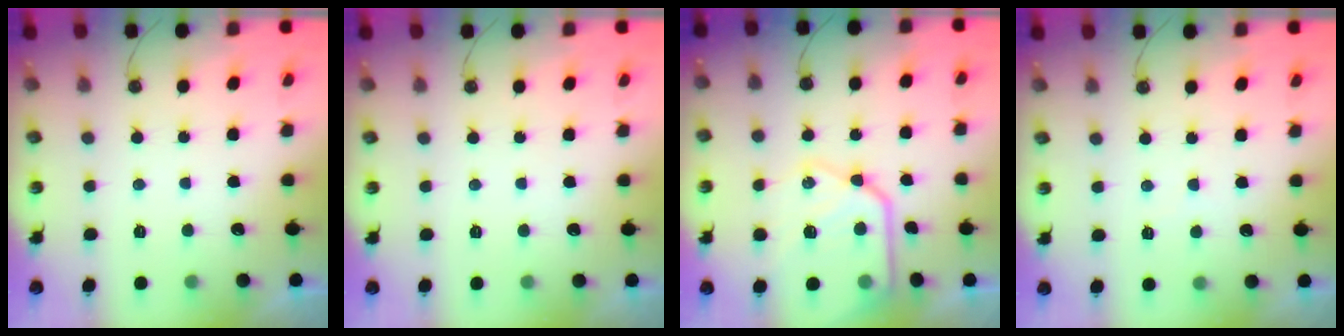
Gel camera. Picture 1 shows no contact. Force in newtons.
{"total": 1.0, "press": 0.4, "slide": 1.0}
{"total": 19.1, "press": 19.1, "slide": 1.6}
{"total": 1.5, "press": 1.5, "slide": 0.4}